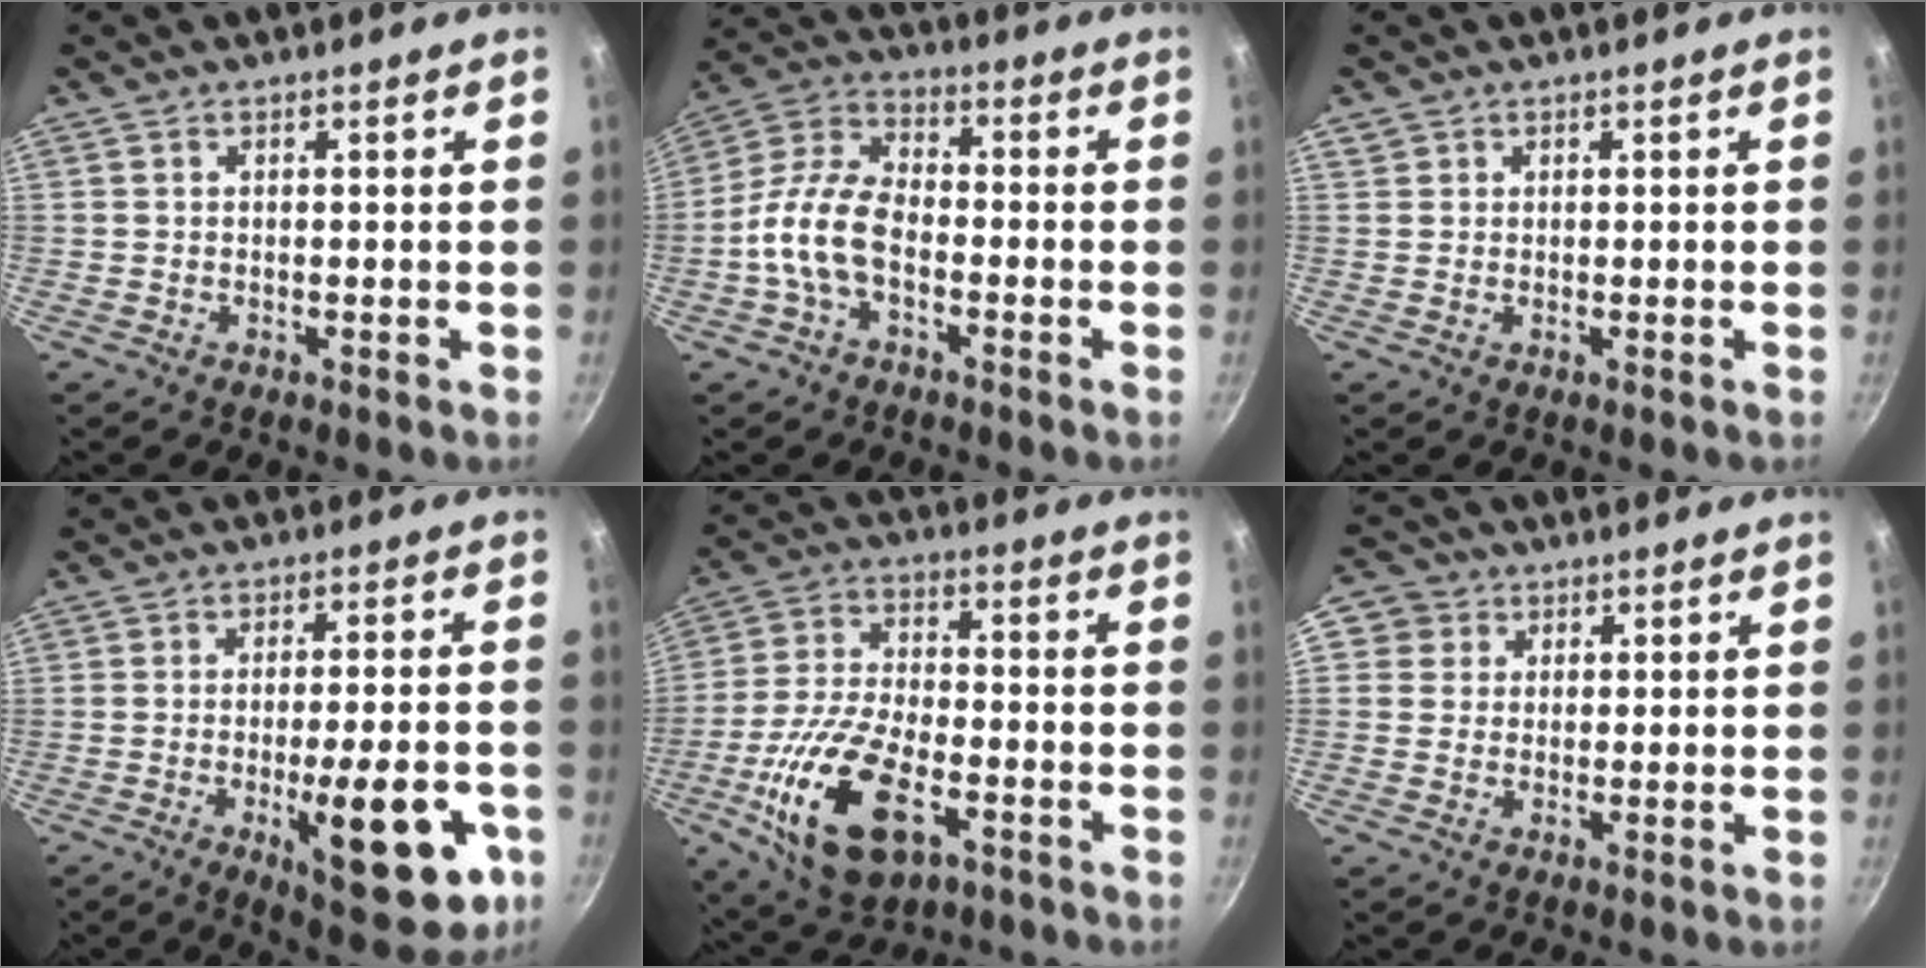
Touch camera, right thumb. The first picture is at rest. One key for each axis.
{"total": 11.2, "fx": -3.1, "fy": 6.4, "fz": 8.6, "tx": -0.160, "ty": 0.042, "tz": -0.074}
{"total": 1.0, "fx": 0.5, "fy": 0.9, "fz": 0.2, "tx": 0.005, "ty": 0.004, "tz": 0.007}
{"total": 17.3, "fx": -5.8, "fy": 5.5, "fz": 15.3, "tx": -0.182, "ty": 0.012, "tz": -0.072}
{"total": 18.4, "fx": -6.9, "fy": 9.2, "fz": 14.3, "tx": -0.277, "ty": 0.017, "tz": -0.126}
{"total": 4.7, "fx": 1.3, "fy": 4.5, "fz": 0.9, "tx": 0.024, "ty": 0.002, "tz": 0.009}